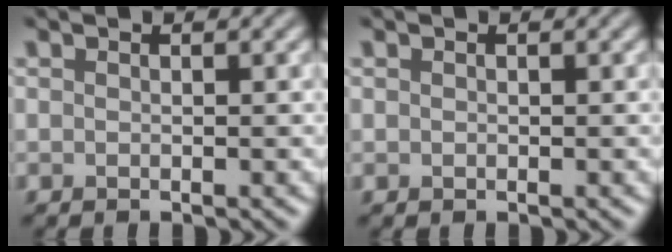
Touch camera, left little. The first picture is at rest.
{"total": 0.0}